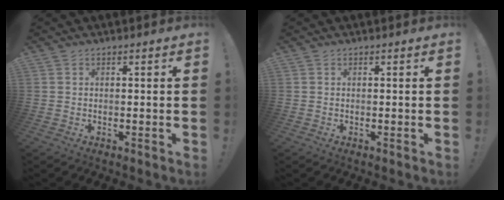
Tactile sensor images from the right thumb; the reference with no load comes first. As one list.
[{"total": 0.0}]